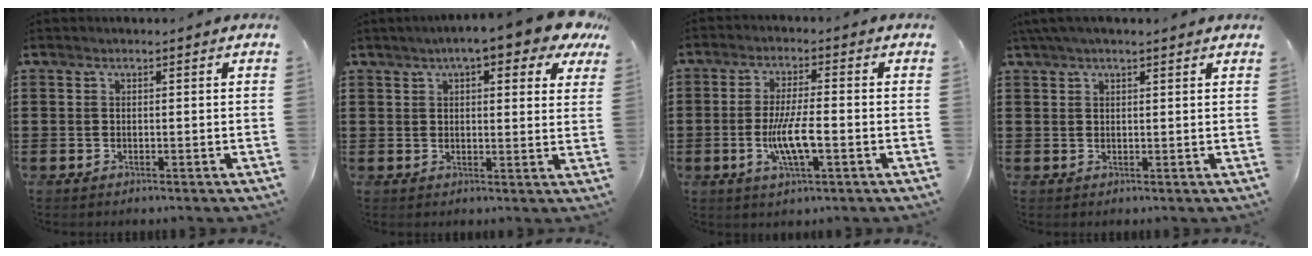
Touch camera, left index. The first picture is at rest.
{"total": 7.1, "force": [5.2, 1.1, 4.8], "torque": [-0.083, -0.012, 0.085]}
{"total": 6.8, "force": [-1.6, 1.3, 6.5], "torque": [-0.129, -0.007, -0.033]}
{"total": 2.4, "force": [1.8, 0.3, 1.5], "torque": [-0.033, 0.004, 0.033]}